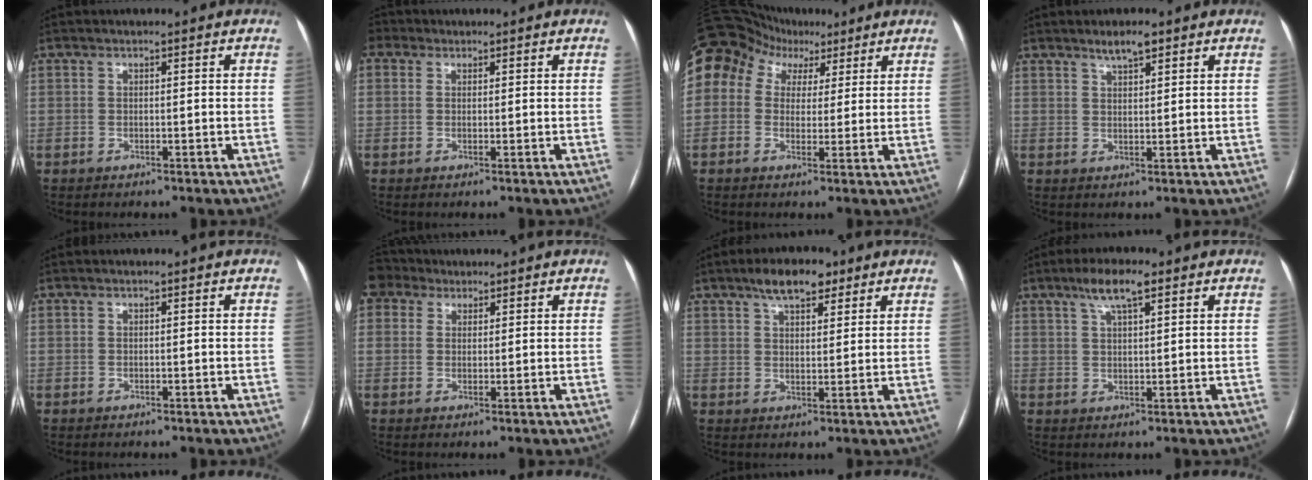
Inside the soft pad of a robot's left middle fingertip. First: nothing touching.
{"total": 2.5, "force": [1.0, 2.1, 0.7], "torque": [-0.032, 0.014, 0.024]}
{"total": 6.8, "force": [3.2, 4.9, 3.3], "torque": [-0.059, 0.044, 0.052]}
{"total": 3.1, "force": [2.3, 0.7, 2.0], "torque": [-0.036, 0.004, 0.040]}
{"total": 0.0}
{"total": 3.4, "force": [2.8, 1.9, -0.1], "torque": [-0.008, 0.018, 0.058]}
{"total": 6.8, "force": [4.7, 2.7, 4.2], "torque": [-0.067, 0.014, 0.076]}
{"total": 5.7, "force": [3.5, 1.1, 4.3], "torque": [-0.085, 0.013, 0.062]}